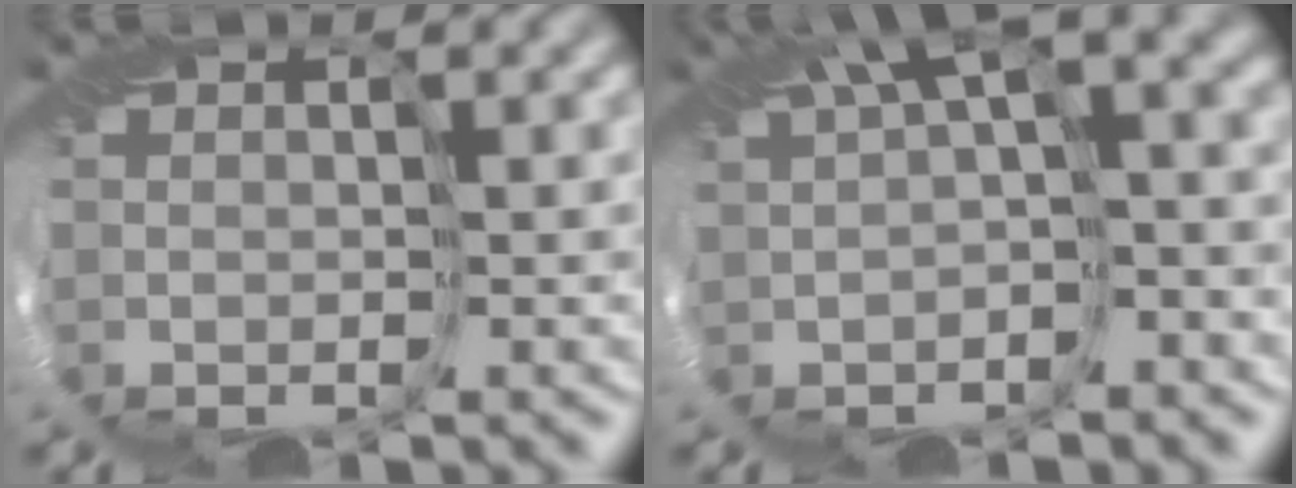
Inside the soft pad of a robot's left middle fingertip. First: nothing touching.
{"total": 7.3, "force": [2.3, 2.3, 6.5], "torque": [-0.106, 0.018, 0.038]}